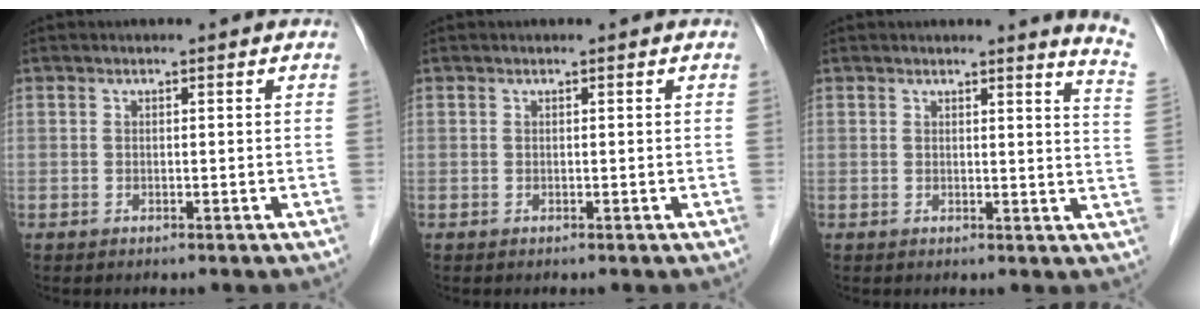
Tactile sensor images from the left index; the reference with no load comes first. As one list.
[{"total": 0.0}, {"total": 5.9, "force": [5.4, -1.1, 2.0], "torque": [-0.025, -0.062, 0.032]}]